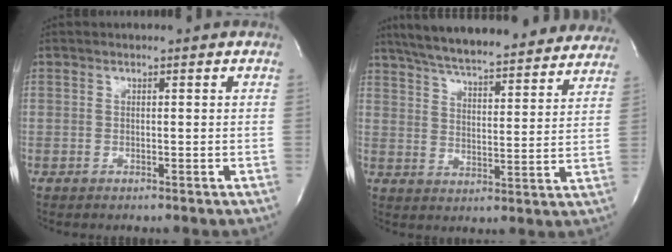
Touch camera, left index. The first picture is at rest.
{"total": 28.2, "force": [25.2, 4.8, 11.6], "torque": [-0.193, -0.017, 0.325]}